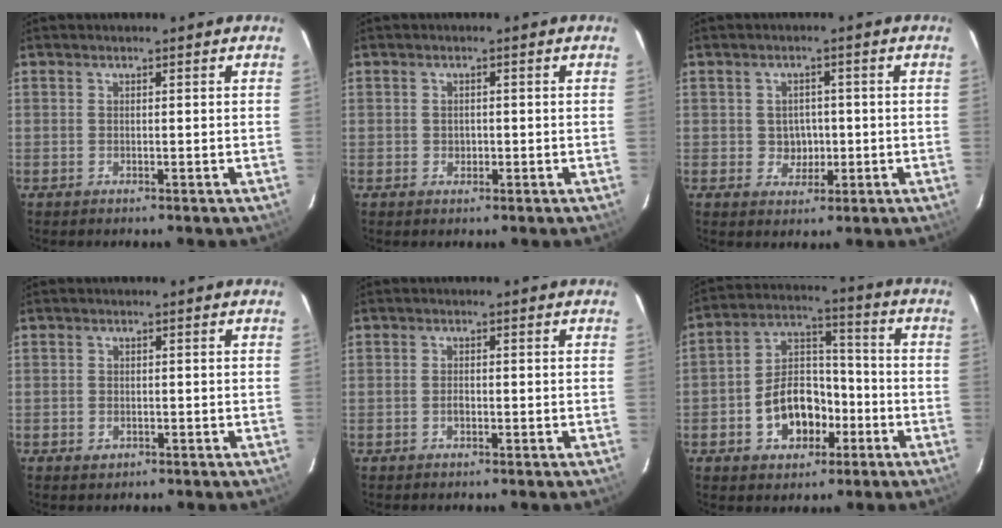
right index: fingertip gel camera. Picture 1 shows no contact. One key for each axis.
{"total": 1.5, "fx": -0.2, "fy": 1.3, "fz": 0.6, "tx": -0.008, "ty": 0.003, "tz": -0.003}
{"total": 3.8, "fx": -0.3, "fy": 3.6, "fz": 1.2, "tx": -0.025, "ty": 0.011, "tz": 0.003}
{"total": 1.8, "fx": -0.8, "fy": 1.4, "fz": 0.6, "tx": -0.011, "ty": -0.001, "tz": -0.011}
{"total": 1.2, "fx": -0.5, "fy": 0.8, "fz": 0.8, "tx": -0.016, "ty": 0.003, "tz": -0.008}
{"total": 12.1, "fx": -4.5, "fy": 8.3, "fz": 7.6, "tx": -0.151, "ty": 0.032, "tz": -0.063}